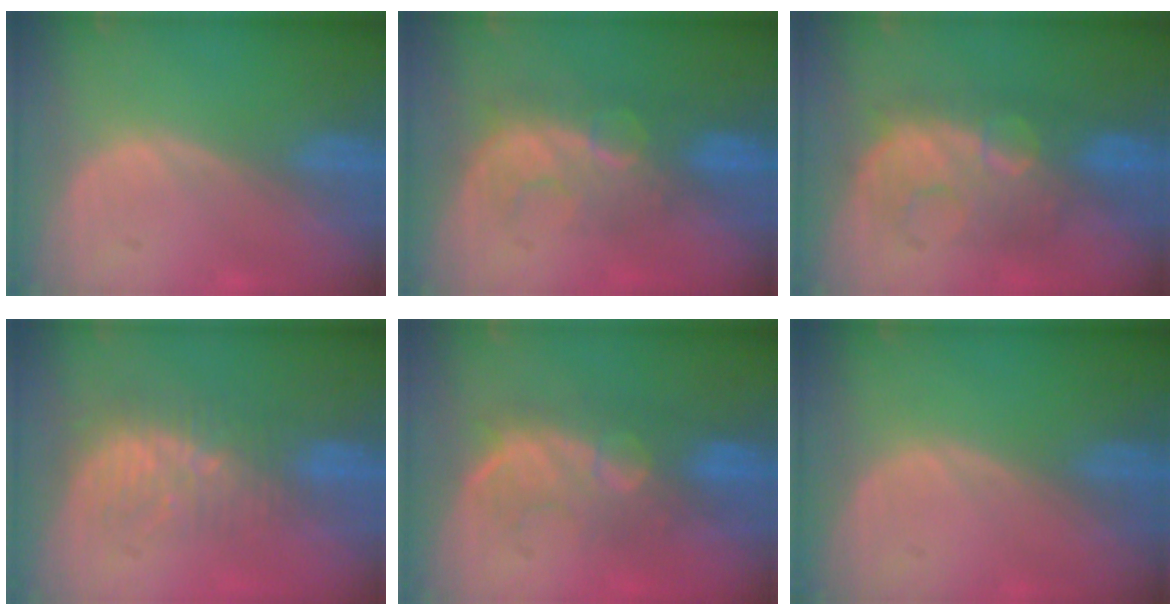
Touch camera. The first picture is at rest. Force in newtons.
{"total": 8.1, "press": 7.4, "slide": 3.2}
{"total": 8.2, "press": 8.2, "slide": 0.0}
{"total": 7.5, "press": 6.9, "slide": 3.0}
{"total": 8.1, "press": 7.9, "slide": 1.8}
{"total": 0.0}